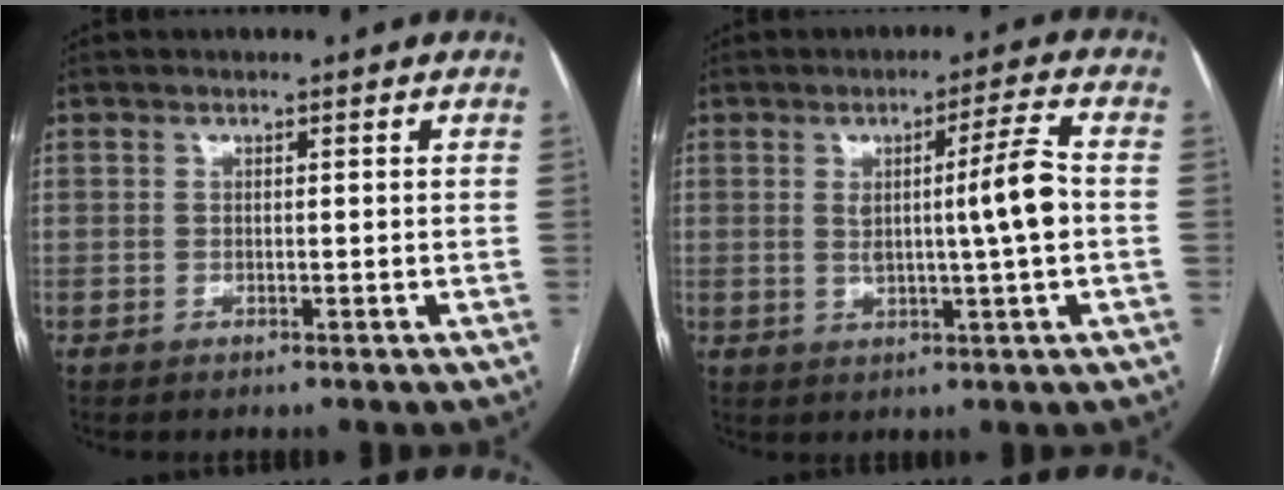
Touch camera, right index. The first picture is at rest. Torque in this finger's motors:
{"motor_torque": [0.24, -0.06, 0.18, 0.04]}